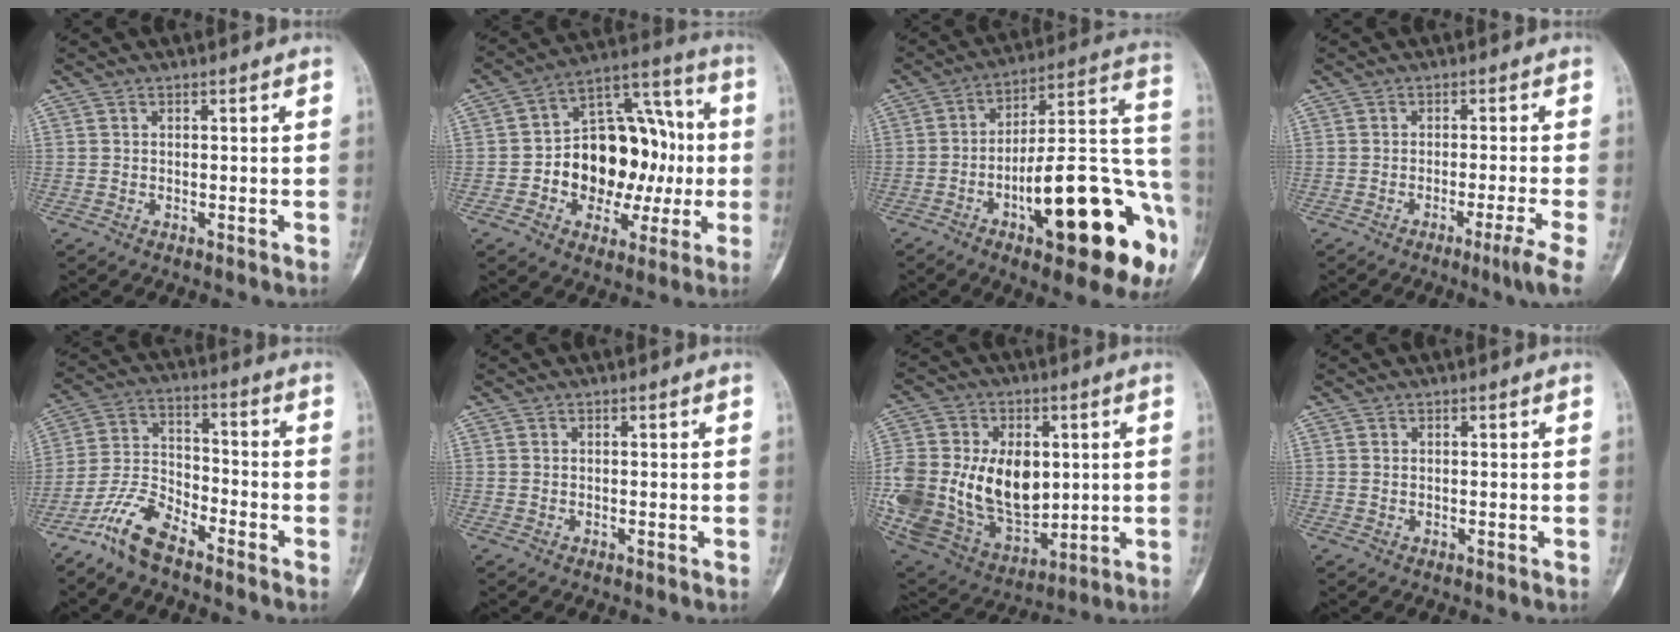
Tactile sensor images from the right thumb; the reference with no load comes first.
{"total": 20.5, "force": [-1.4, 14.1, 14.7], "torque": [-0.167, 0.049, -0.014]}
{"total": 27.5, "force": [-10.0, 8.5, 24.1], "torque": [-0.292, 0.048, -0.139]}
{"total": 4.9, "force": [-2.7, -0.9, 4.0], "torque": [-0.069, -0.001, -0.045]}
{"total": 9.8, "force": [-7.4, 3.5, 5.4], "torque": [-0.118, 0.047, -0.155]}
{"total": 0.0}
{"total": 28.2, "force": [1.2, 19.3, 20.6], "torque": [-0.423, -0.002, 0.050]}
{"total": 0.0}